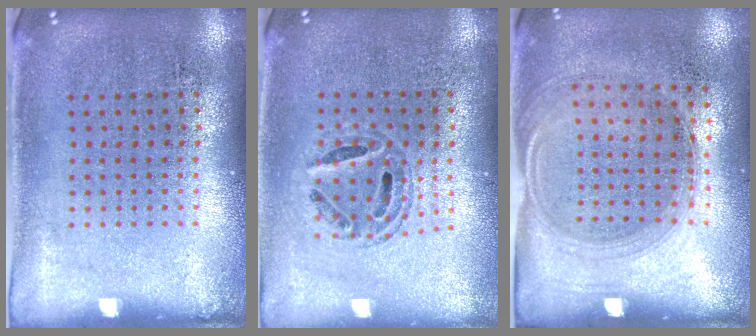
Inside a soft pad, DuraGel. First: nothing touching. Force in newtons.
{"total": 0.8, "press": 0.7, "slide": 0.2}
{"total": 1.5, "press": 1.3, "slide": 0.8}